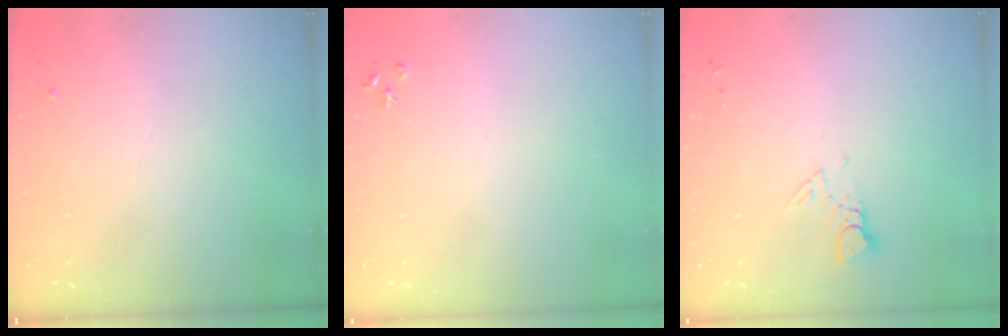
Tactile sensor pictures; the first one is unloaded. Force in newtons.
{"total": 3.6, "press": 3.5, "slide": 0.5}
{"total": 4.5, "press": 4.5, "slide": 0.5}